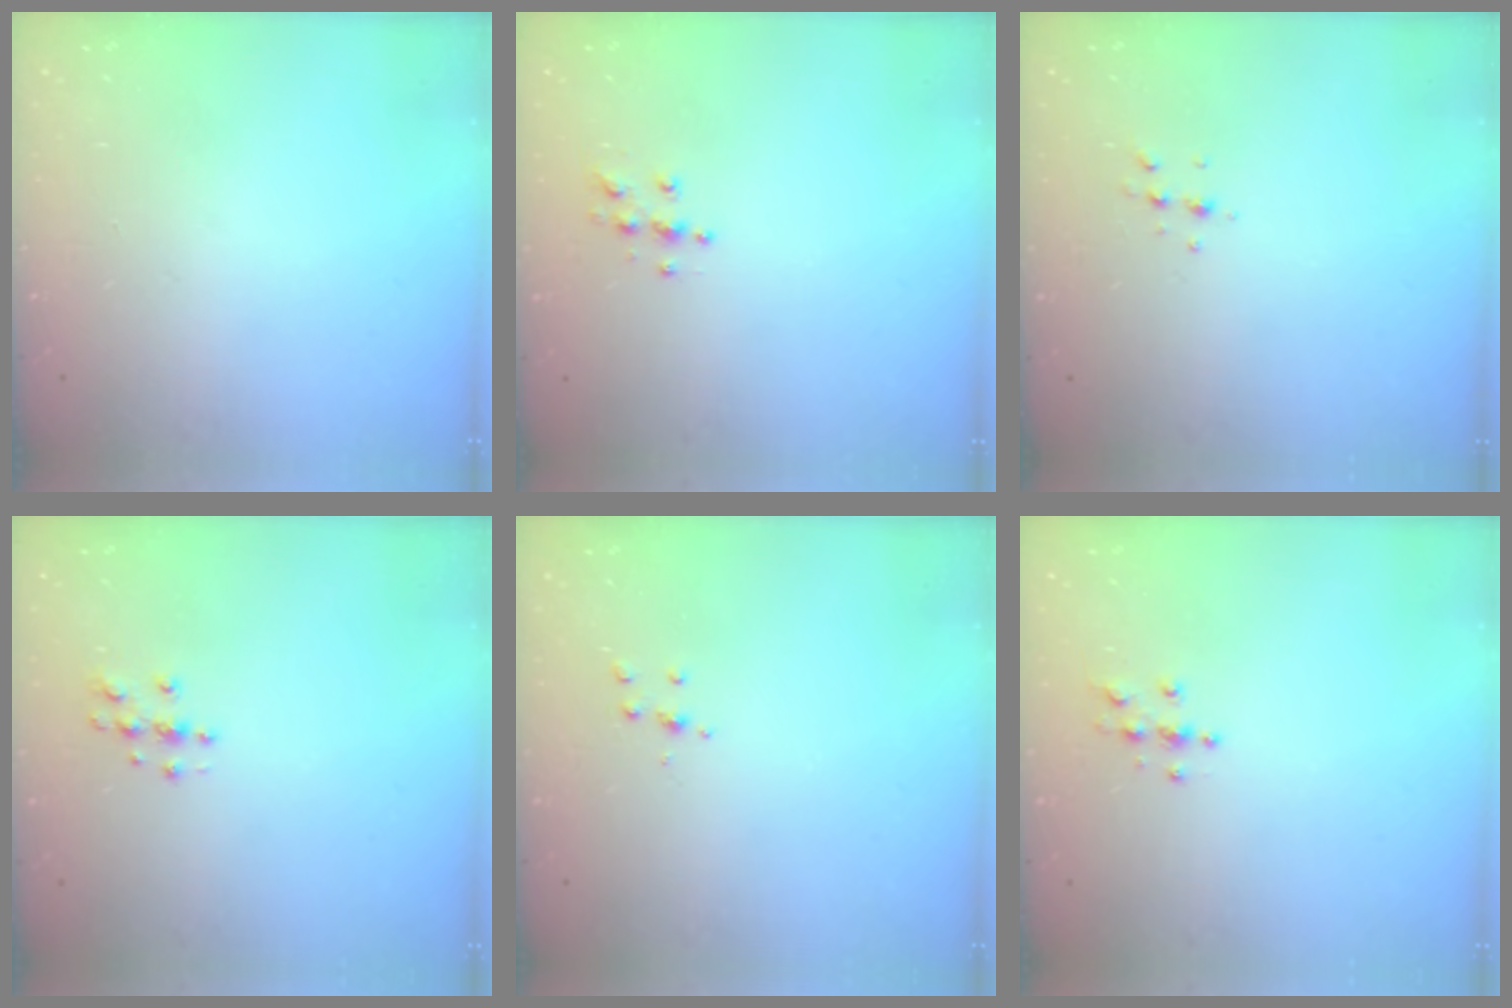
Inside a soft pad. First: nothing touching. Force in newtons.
{"total": 4.9, "press": 4.9, "slide": 0.2}
{"total": 3.9, "press": 3.8, "slide": 1.2}
{"total": 3.9, "press": 3.8, "slide": 0.4}
{"total": 3.3, "press": 3.3, "slide": 0.4}
{"total": 3.8, "press": 3.8, "slide": 0.4}